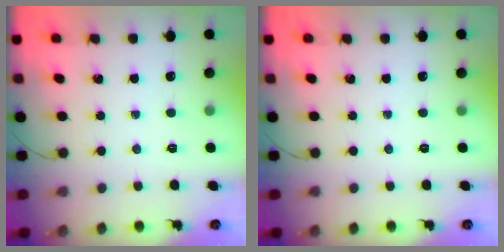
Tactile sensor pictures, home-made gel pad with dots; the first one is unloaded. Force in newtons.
{"total": 0.0}